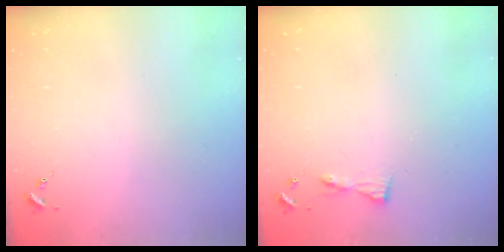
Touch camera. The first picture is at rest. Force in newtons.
{"total": 4.7, "press": 4.7, "slide": 0.5}